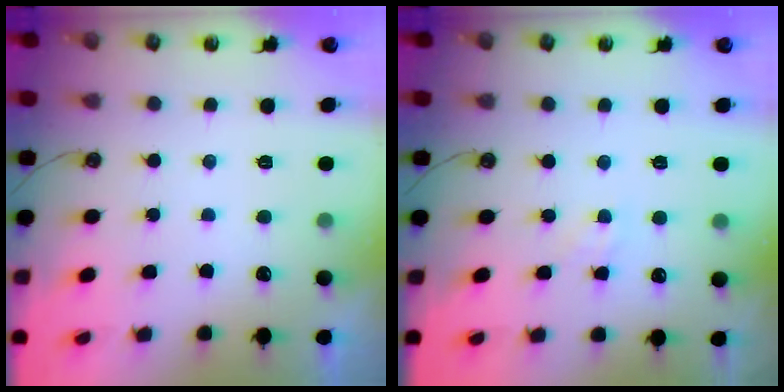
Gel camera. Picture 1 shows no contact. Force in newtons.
{"total": 2.4, "press": 2.4, "slide": 0.4}